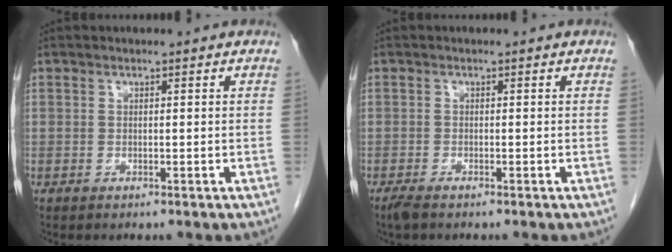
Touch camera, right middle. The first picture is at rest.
{"total": 1.8, "force": [-1.4, 0.4, 1.1], "torque": [-0.027, -0.006, -0.026]}